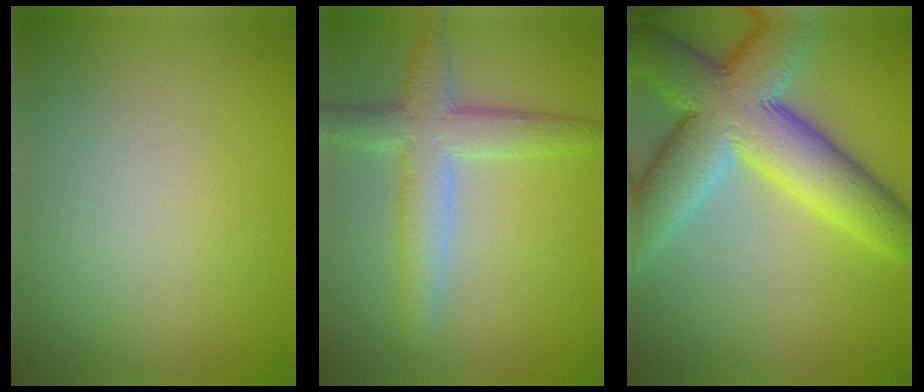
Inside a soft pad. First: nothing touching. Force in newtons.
{"total": 4.7, "press": 4.7, "slide": 0.3}
{"total": 11.6, "press": 11.6, "slide": 0.4}